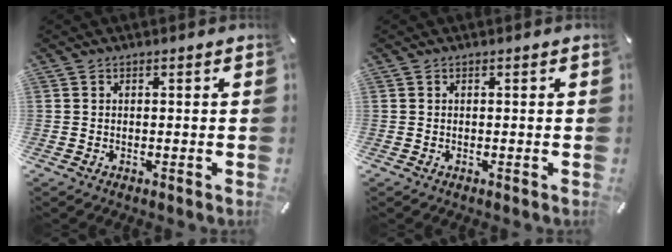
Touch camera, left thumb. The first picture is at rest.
{"total": 0.0}